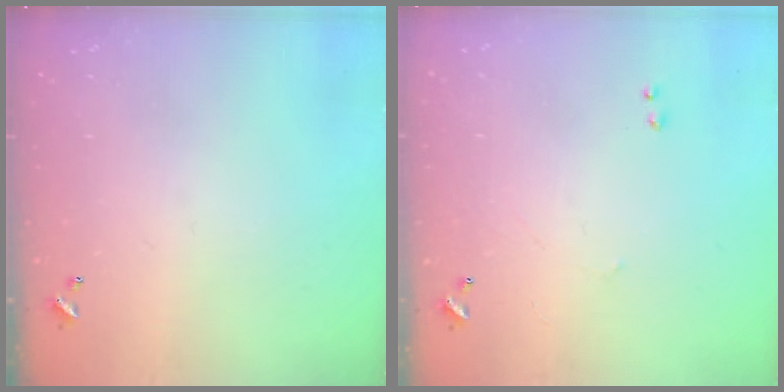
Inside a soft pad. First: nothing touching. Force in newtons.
{"total": 2.5, "press": 2.4, "slide": 0.4}